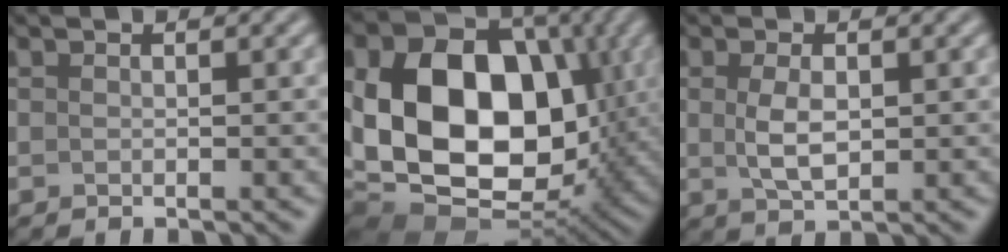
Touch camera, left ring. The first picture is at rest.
{"total": 17.9, "force": [0.3, 12.6, 12.7], "torque": [-0.231, -0.013, 0.004]}
{"total": 2.8, "force": [0.2, 1.4, 2.4], "torque": [-0.057, -0.001, 0.007]}